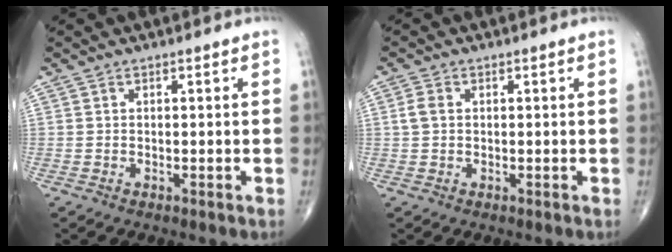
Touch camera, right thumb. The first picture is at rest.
{"total": 2.3, "force": [0.3, 1.7, 1.6], "torque": [-0.038, 0.006, 0.005]}